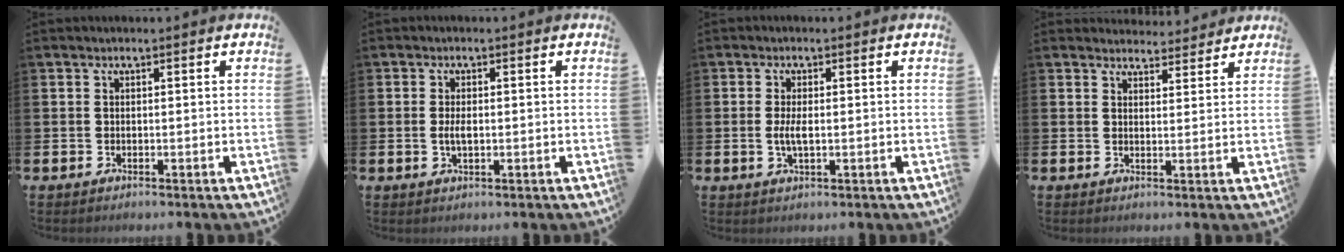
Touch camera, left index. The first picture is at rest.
{"total": 2.3, "force": [-0.1, 1.1, 2.0], "torque": [-0.035, 0.001, -0.003]}
{"total": 2.6, "force": [-0.1, 0.9, 2.4], "torque": [-0.042, -0.001, -0.003]}
{"total": 3.3, "force": [3.2, 0.7, -0.1], "torque": [0.005, -0.020, 0.058]}